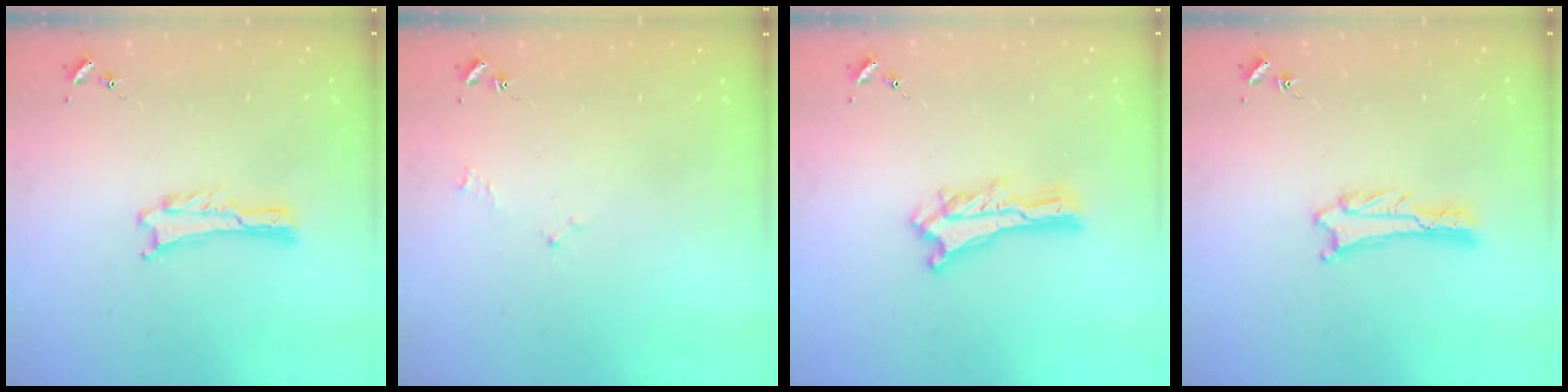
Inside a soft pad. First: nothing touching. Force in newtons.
{"total": 1.6, "press": 1.5, "slide": 0.3}
{"total": 1.4, "press": 1.4, "slide": 0.2}
{"total": 1.3, "press": 1.3, "slide": 0.0}